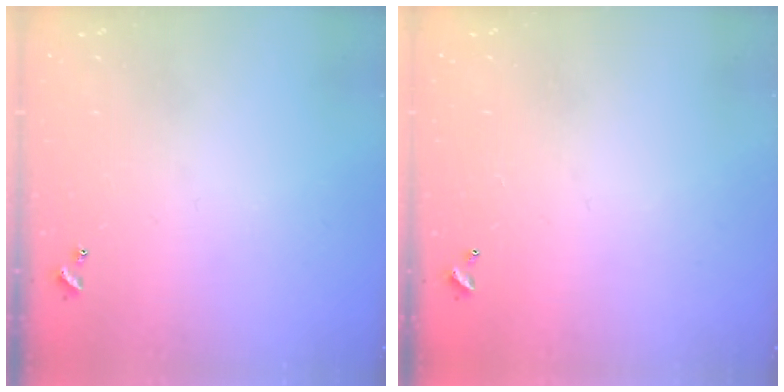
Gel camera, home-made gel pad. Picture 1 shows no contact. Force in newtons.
{"total": 2.8, "press": 2.8, "slide": 0.1}